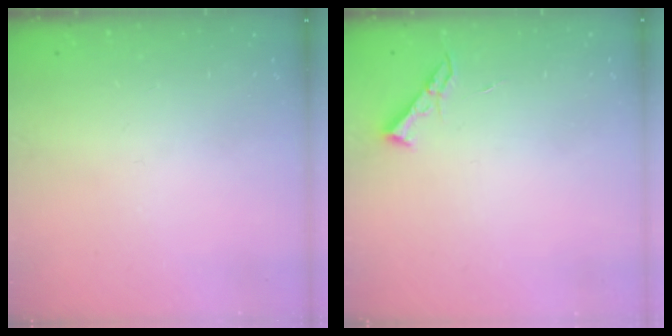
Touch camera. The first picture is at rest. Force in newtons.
{"total": 4.3, "press": 4.2, "slide": 0.7}